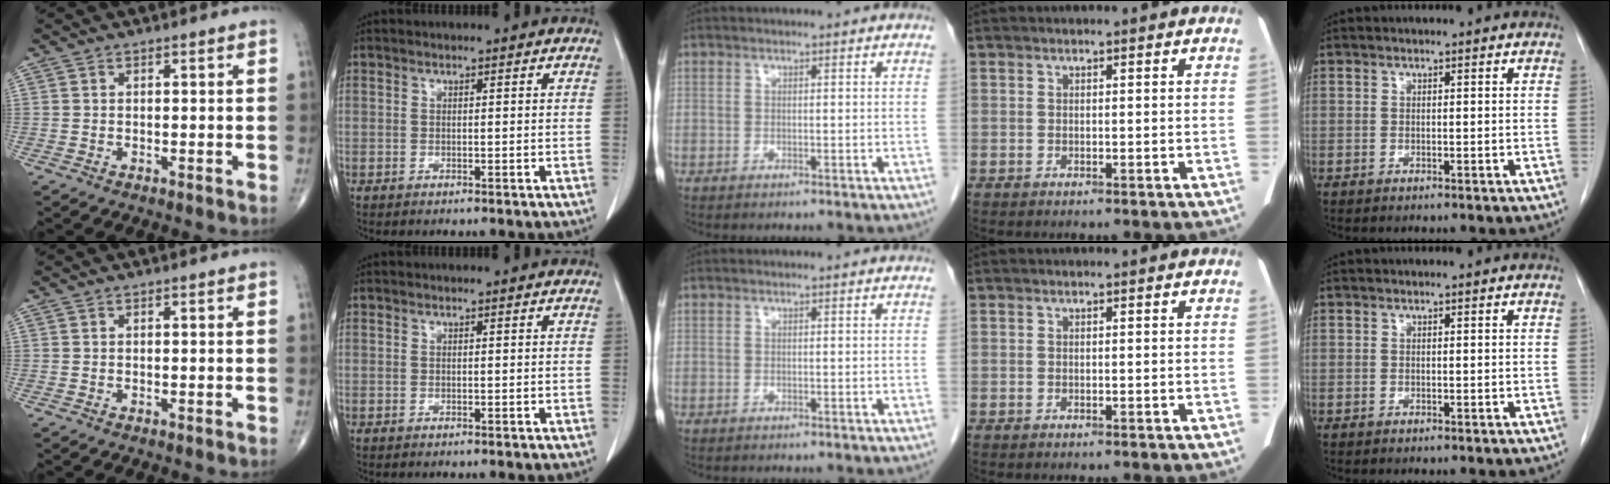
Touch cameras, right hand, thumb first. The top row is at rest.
{}